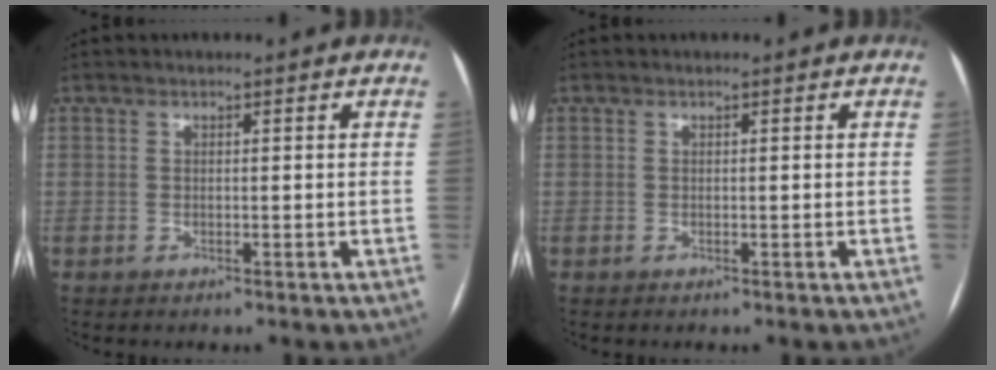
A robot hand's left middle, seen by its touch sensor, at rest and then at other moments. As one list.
[{"total": 0.0}]